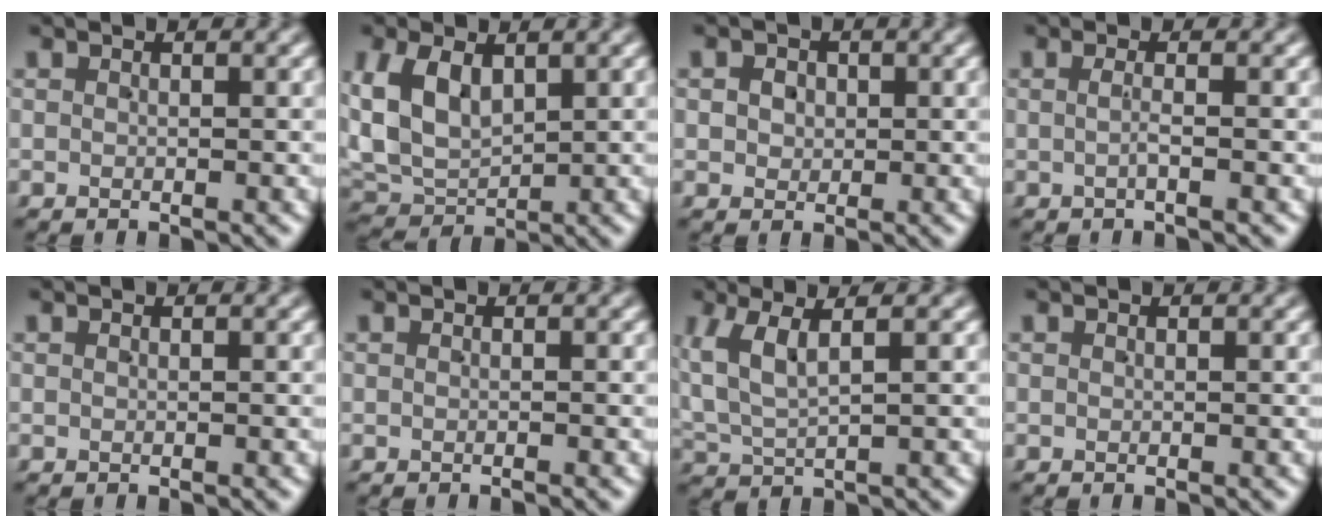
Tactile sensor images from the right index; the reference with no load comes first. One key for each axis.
{"total": 9.3, "fx": 1.1, "fy": 7.9, "fz": 4.8, "tx": -0.134, "ty": -0.015, "tz": 0.020}
{"total": 1.7, "fx": 0.3, "fy": 1.6, "fz": 0.7, "tx": -0.008, "ty": -0.005, "tz": 0.011}
{"total": 1.1, "fx": -0.5, "fy": -0.3, "fz": 0.9, "tx": -0.023, "ty": -0.002, "tz": -0.008}
{"total": 0.0}
{"total": 0.0}
{"total": 4.2, "fx": 1.6, "fy": 2.5, "fz": 3.0, "tx": -0.076, "ty": -0.005, "tz": 0.036}
{"total": 0.0}